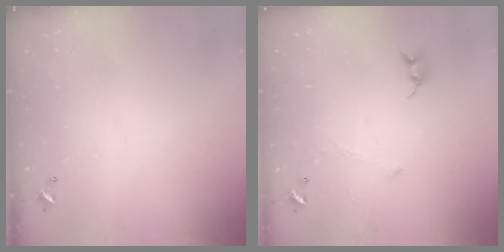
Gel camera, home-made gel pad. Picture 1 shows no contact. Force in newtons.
{"total": 0.8, "press": 0.6, "slide": 0.5}